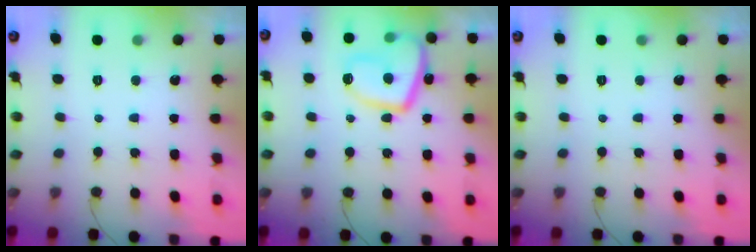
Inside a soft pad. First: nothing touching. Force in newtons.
{"total": 13.9, "press": 13.8, "slide": 1.5}
{"total": 0.0}